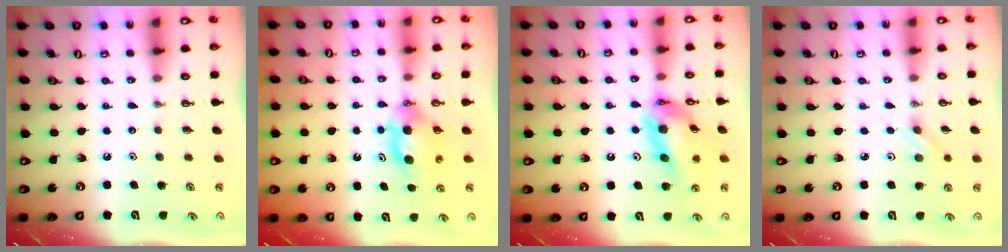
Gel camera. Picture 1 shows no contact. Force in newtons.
{"total": 6.2, "press": 5.9, "slide": 2.0}
{"total": 14.1, "press": 14.0, "slide": 1.5}
{"total": 3.0, "press": 2.6, "slide": 1.5}